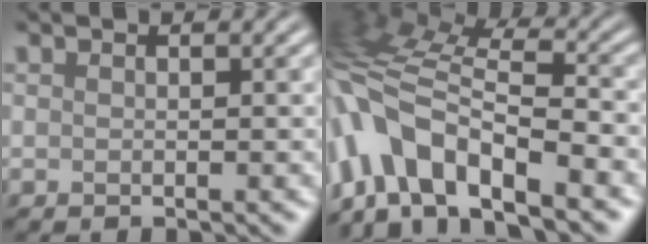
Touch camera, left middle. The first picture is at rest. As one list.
[{"total": 11.0, "force": [-6.8, 4.2, 7.5], "torque": [-0.163, 0.001, -0.092]}]